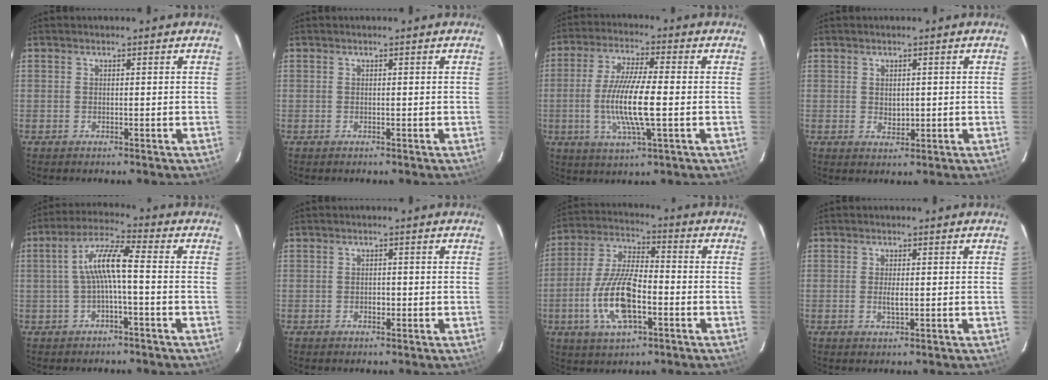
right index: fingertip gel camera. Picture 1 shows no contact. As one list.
[{"total": 0.0}, {"total": 11.8, "force": [-1.8, 1.5, 11.6], "torque": [-0.225, -0.007, -0.036]}, {"total": 1.9, "force": [0.4, 1.5, 1.2], "torque": [-0.017, 0.001, 0.009]}, {"total": 7.2, "force": [-1.0, 0.7, 7.1], "torque": [-0.154, 0.018, -0.016]}, {"total": 1.1, "force": [-0.4, 0.9, 0.6], "torque": [-0.009, 0.002, -0.004]}, {"total": 14.2, "force": [-4.4, 5.2, 12.5], "torque": [-0.264, -0.002, -0.083]}, {"total": 1.9, "force": [-0.1, 0.5, 1.8], "torque": [-0.036, -0.003, -0.002]}]